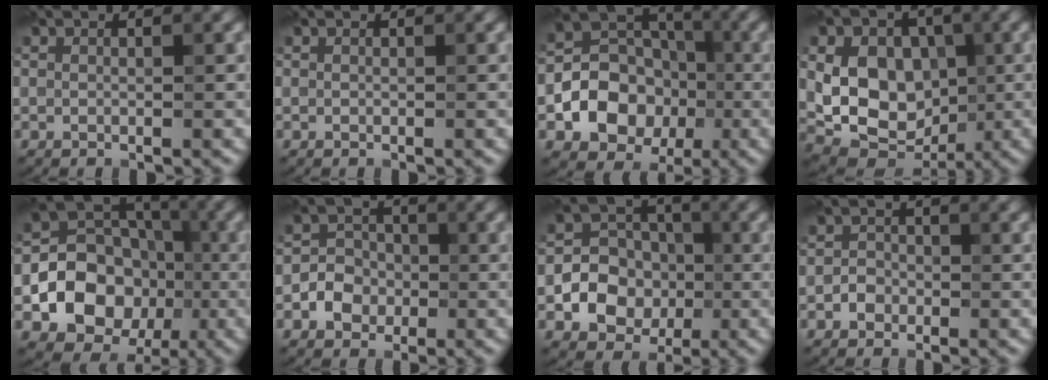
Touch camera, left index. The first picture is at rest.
{"total": 0.0}
{"total": 7.8, "force": [-2.1, 6.3, 4.1], "torque": [-0.059, -0.001, -0.048]}
{"total": 10.3, "force": [0.6, 7.8, 6.6], "torque": [-0.099, 0.001, 0.000]}
{"total": 9.6, "force": [-2.2, 7.8, 5.2], "torque": [-0.071, -0.001, -0.053]}
{"total": 3.1, "force": [-1.0, 2.7, 1.1], "torque": [-0.002, 0.004, -0.026]}
{"total": 6.4, "force": [-1.5, 5.4, 3.0], "torque": [-0.021, -0.005, -0.046]}
{"total": 1.4, "force": [-0.6, 1.2, 0.4], "torque": [-0.002, 0.002, -0.015]}